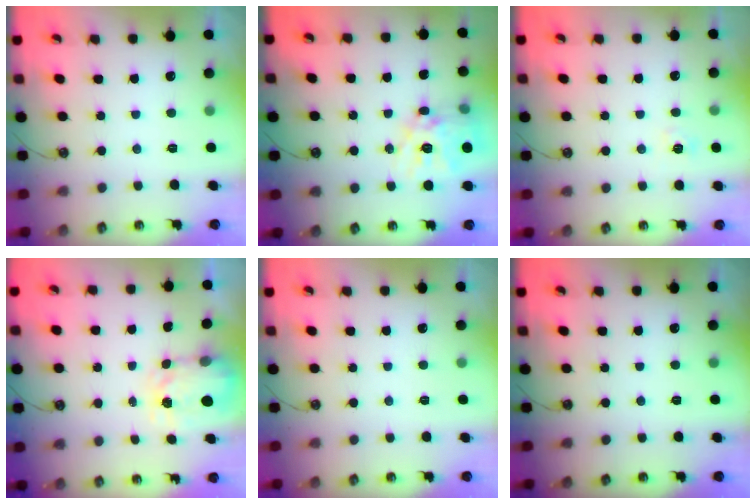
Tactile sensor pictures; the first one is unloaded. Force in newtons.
{"total": 15.8, "press": 15.7, "slide": 1.6}
{"total": 3.6, "press": 3.6, "slide": 0.5}
{"total": 3.7, "press": 3.7, "slide": 0.5}
{"total": 0.0}
{"total": 0.0}